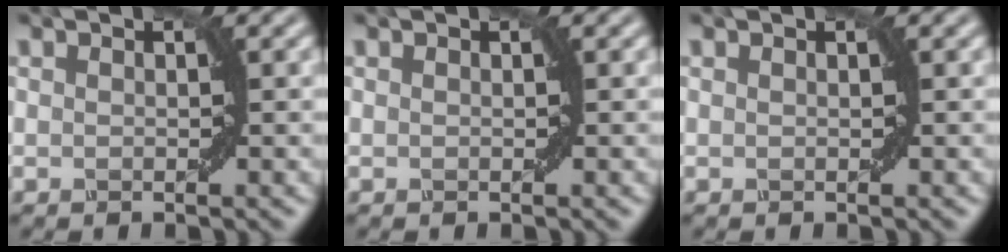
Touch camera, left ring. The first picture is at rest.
{"total": 0.0}
{"total": 0.0}